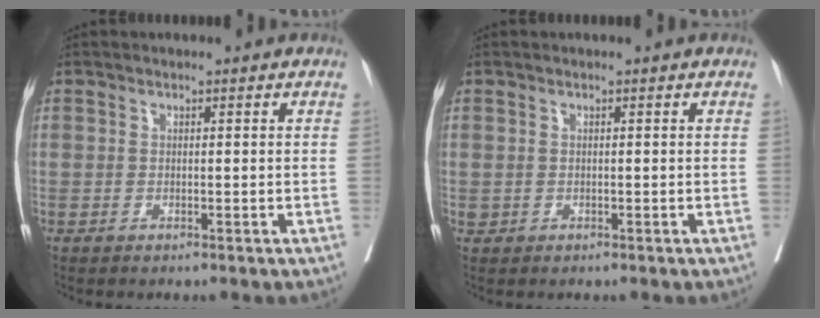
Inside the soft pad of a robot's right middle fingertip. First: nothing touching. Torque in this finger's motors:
{"motor_torque": [-0.03, -0.04, 0.00, 0.00]}